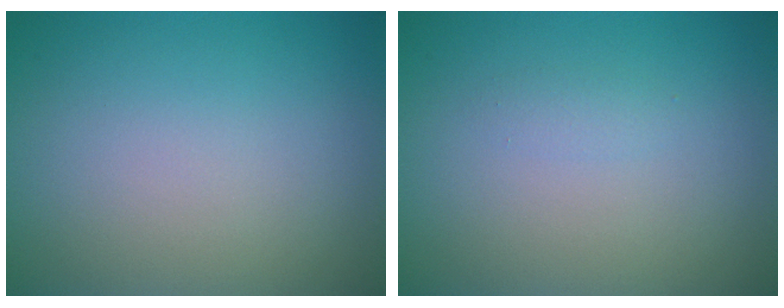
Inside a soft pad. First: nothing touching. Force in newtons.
{"total": 0.6, "press": 0.6, "slide": 0.0}